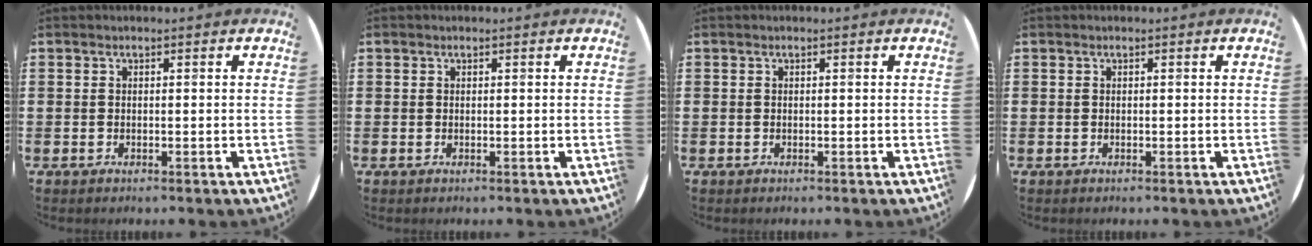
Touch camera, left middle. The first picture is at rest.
{"total": 0.0}
{"total": 0.0}
{"total": 0.0}